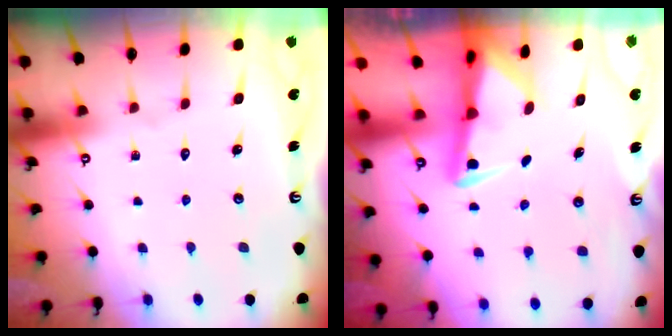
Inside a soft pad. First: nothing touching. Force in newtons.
{"total": 3.3, "press": 3.2, "slide": 0.7}